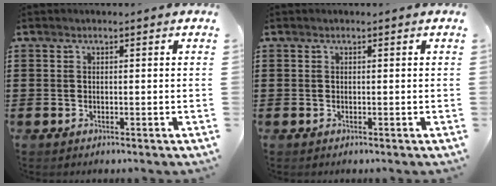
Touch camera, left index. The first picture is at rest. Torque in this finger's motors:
{"motor_torque": [0.05, -0.01, 0.00, 0.00]}